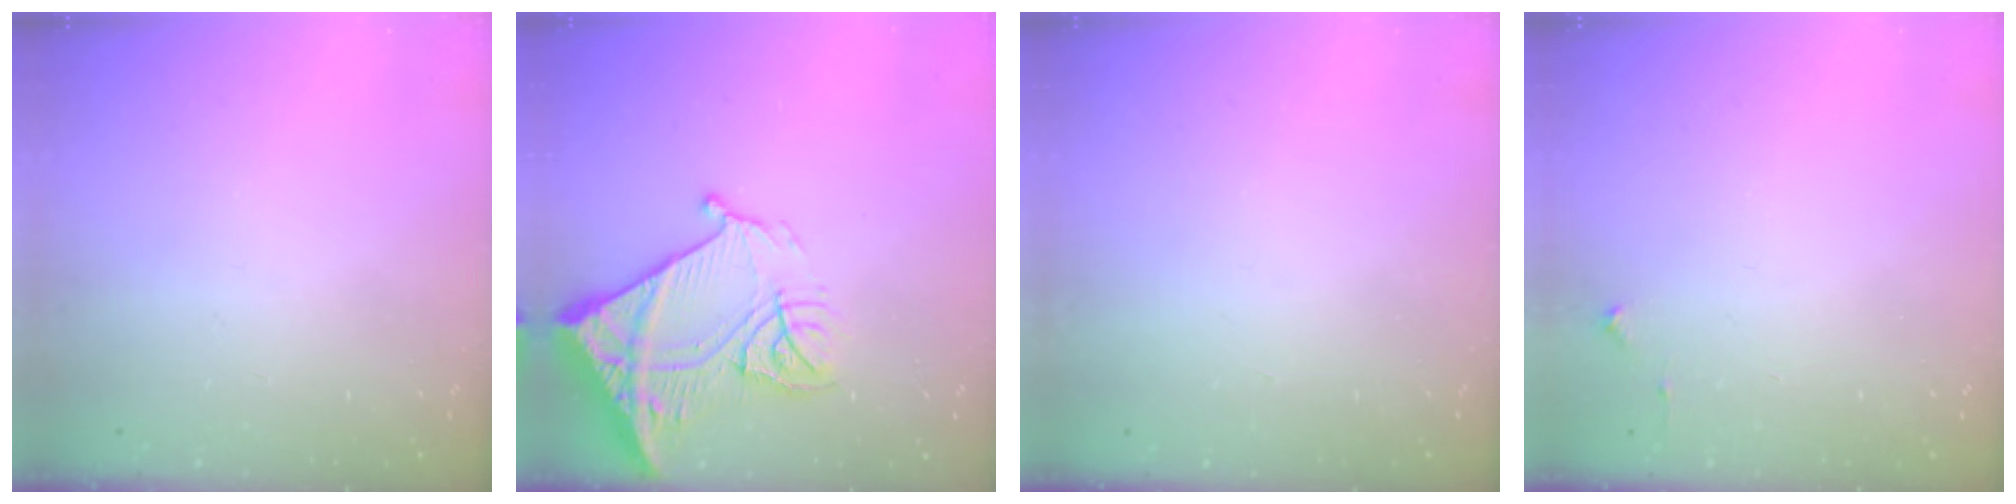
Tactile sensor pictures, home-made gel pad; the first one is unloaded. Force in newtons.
{"total": 19.3, "press": 19.2, "slide": 2.2}
{"total": 1.5, "press": 1.5, "slide": 0.1}
{"total": 2.7, "press": 2.6, "slide": 0.4}